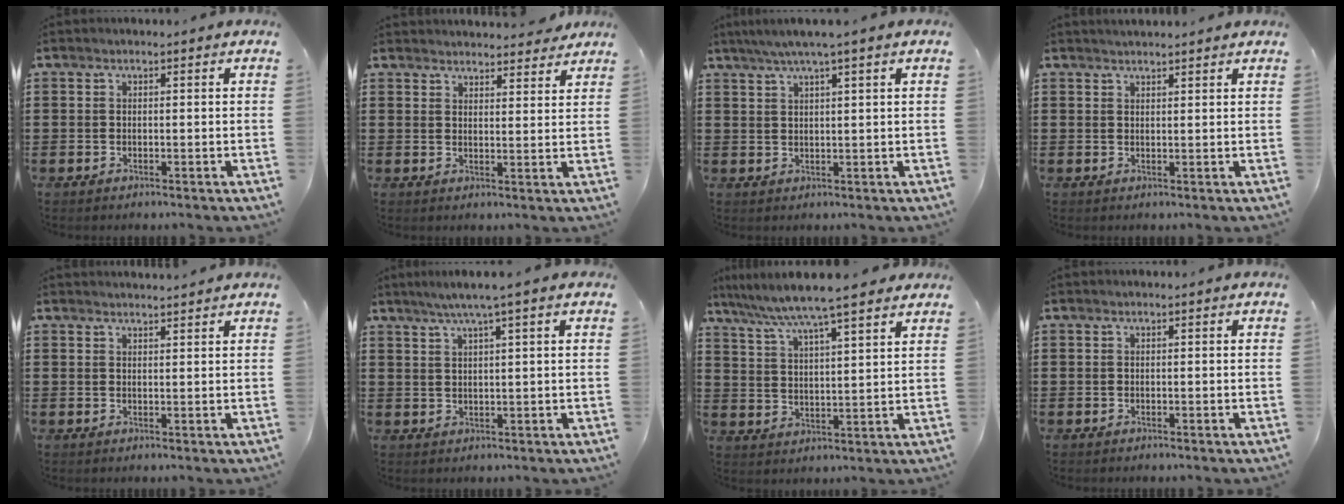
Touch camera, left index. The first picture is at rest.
{"total": 3.6, "force": [3.6, 0.4, 0.2], "torque": [-0.006, -0.016, 0.067]}
{"total": 3.4, "force": [2.1, -0.4, 2.7], "torque": [-0.054, 0.001, 0.036]}
{"total": 1.0, "force": [0.9, 0.0, 0.2], "torque": [-0.005, -0.001, 0.019]}
{"total": 1.5, "force": [1.5, 0.0, 0.1], "torque": [-0.005, 0.001, 0.031]}
{"total": 3.4, "force": [1.9, -0.3, 2.8], "torque": [-0.058, 0.001, 0.033]}
{"total": 6.8, "force": [5.9, -0.3, 3.4], "torque": [-0.088, -0.029, 0.098]}
{"total": 0.0}